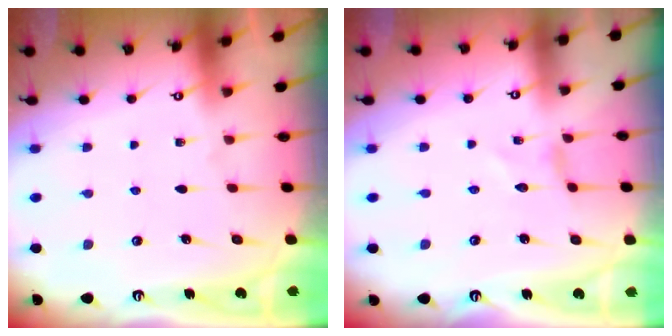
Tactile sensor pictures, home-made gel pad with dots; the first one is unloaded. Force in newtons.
{"total": 0.0}